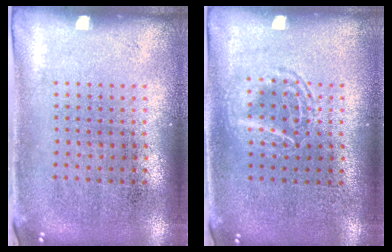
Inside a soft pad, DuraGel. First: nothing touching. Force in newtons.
{"total": 1.9, "press": 1.9, "slide": 0.3}